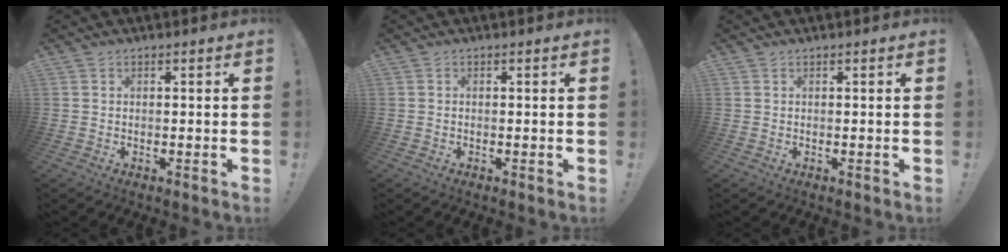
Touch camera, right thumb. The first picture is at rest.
{"total": 0.0}
{"total": 0.0}